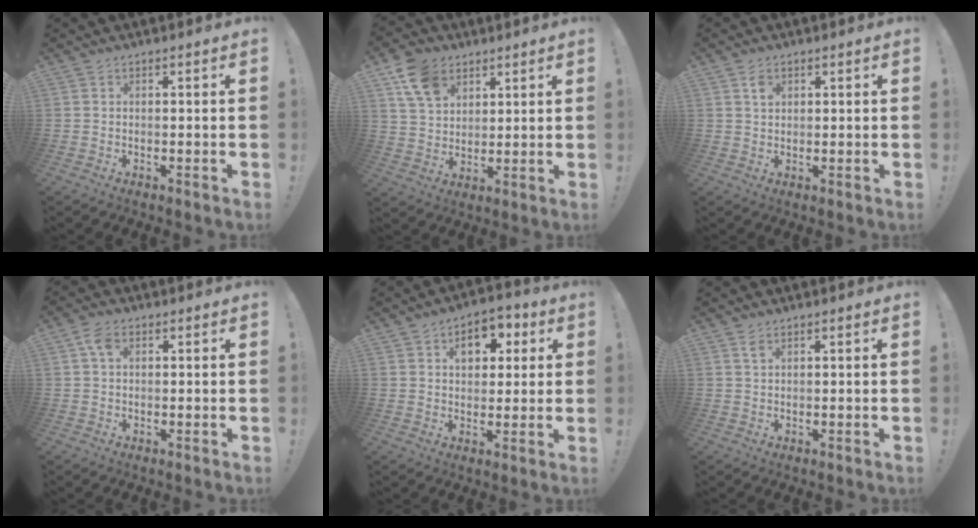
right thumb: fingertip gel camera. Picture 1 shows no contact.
{"total": 11.8, "force": [6.6, 8.2, 5.3], "torque": [-0.087, -0.025, 0.129]}
{"total": 2.6, "force": [1.4, 1.6, 1.4], "torque": [-0.007, -0.008, 0.020]}
{"total": 4.2, "force": [1.4, 2.4, 3.1], "torque": [-0.055, 0.003, 0.027]}
{"total": 9.0, "force": [3.3, 6.3, 5.6], "torque": [-0.066, -0.003, 0.055]}
{"total": 1.9, "force": [1.1, 0.7, 1.3], "torque": [-0.012, -0.007, 0.017]}